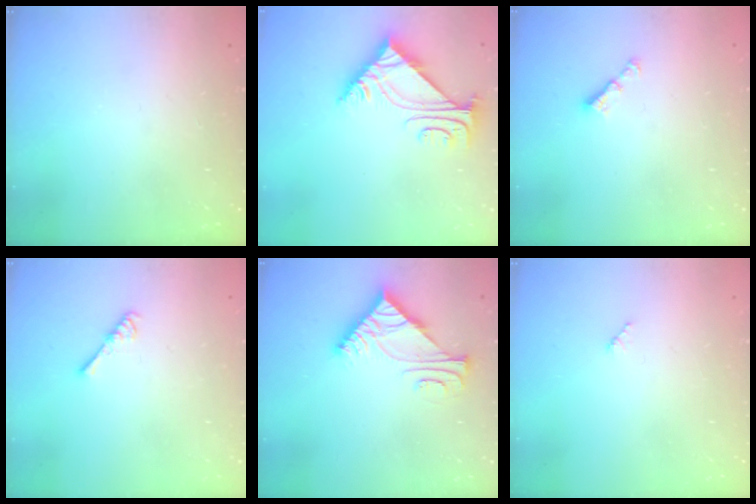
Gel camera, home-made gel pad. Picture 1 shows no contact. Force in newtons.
{"total": 5.5, "press": 5.4, "slide": 0.9}
{"total": 3.0, "press": 2.9, "slide": 0.5}
{"total": 2.6, "press": 2.6, "slide": 0.5}
{"total": 8.0, "press": 7.9, "slide": 0.8}
{"total": 2.5, "press": 2.5, "slide": 0.3}